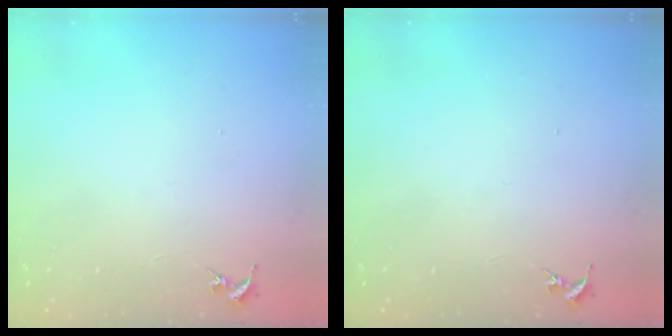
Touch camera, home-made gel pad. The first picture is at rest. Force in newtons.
{"total": 0.0}